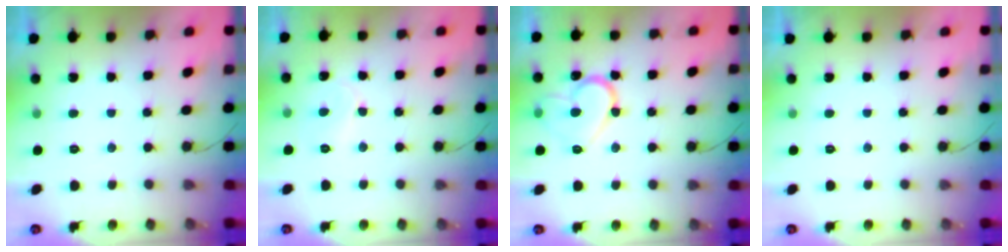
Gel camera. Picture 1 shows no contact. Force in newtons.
{"total": 6.2, "press": 6.2, "slide": 0.5}
{"total": 14.0, "press": 13.9, "slide": 1.2}
{"total": 1.7, "press": 1.7, "slide": 0.0}